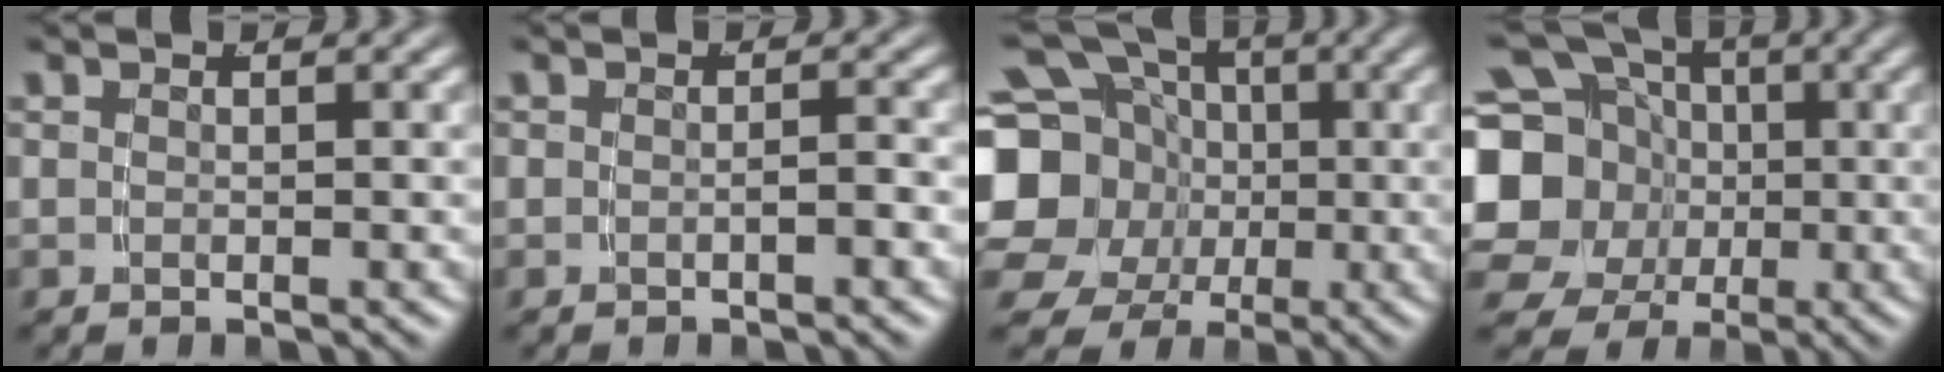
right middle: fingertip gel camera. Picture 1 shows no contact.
{"total": 0.7, "force": [-0.4, 0.5, 0.4], "torque": [0.002, 0.008, -0.013]}
{"total": 14.4, "force": [1.6, 12.8, 6.5], "torque": [-0.135, -0.028, 0.018]}
{"total": 13.2, "force": [1.0, 11.6, 6.1], "torque": [-0.126, -0.033, 0.016]}